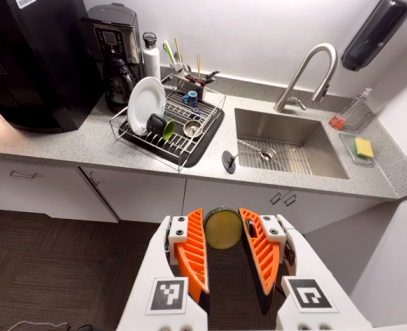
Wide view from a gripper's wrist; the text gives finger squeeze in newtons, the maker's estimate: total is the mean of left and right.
{"total": 8.7, "left": 8.9, "right": 8.5}